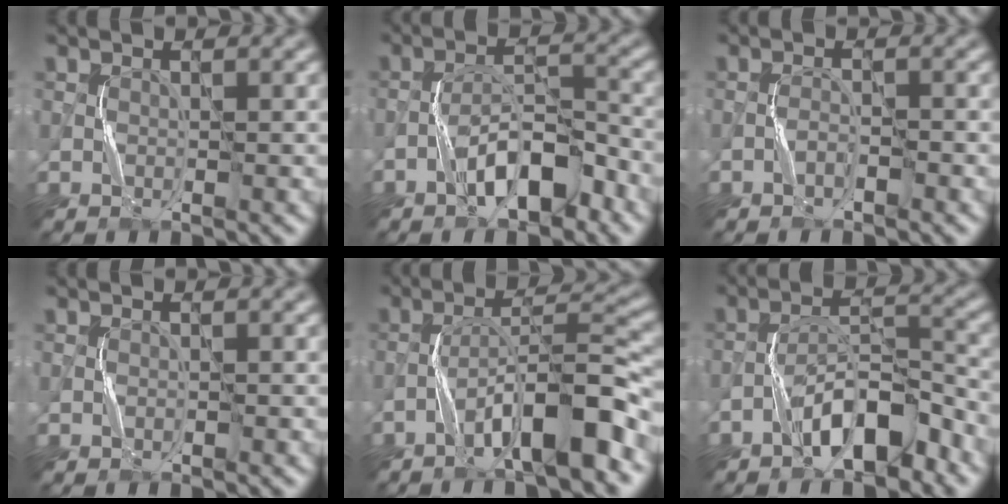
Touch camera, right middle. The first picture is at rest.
{"total": 5.4, "force": [-3.2, 1.9, 3.8], "torque": [-0.058, 0.016, -0.055]}
{"total": 1.1, "force": [-0.9, 0.3, 0.7], "torque": [-0.014, 0.005, -0.018]}
{"total": 0.0}
{"total": 7.4, "force": [-4.2, 1.3, 6.0], "torque": [-0.099, 0.024, -0.069]}
{"total": 5.9, "force": [-3.7, 2.1, 4.1], "torque": [-0.065, 0.017, -0.065]}